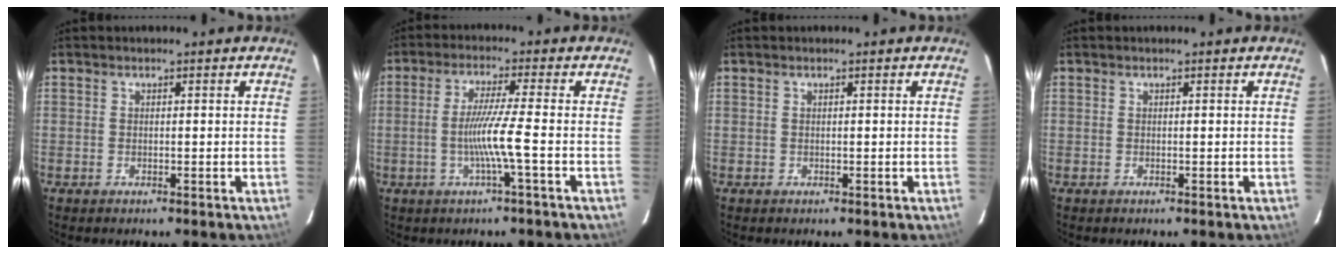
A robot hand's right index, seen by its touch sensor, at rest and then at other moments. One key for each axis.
{"total": 6.7, "fx": -1.9, "fy": -1.7, "fz": 6.2, "tx": -0.122, "ty": -0.008, "tz": -0.034}
{"total": 0.0}
{"total": 0.0}